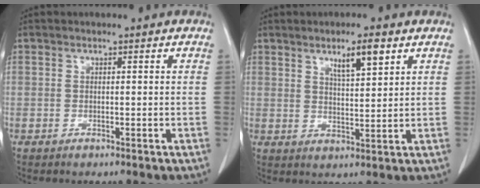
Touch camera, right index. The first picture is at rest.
{"total": 5.5, "force": [3.2, 0.8, 4.4], "torque": [-0.075, -0.001, 0.055]}